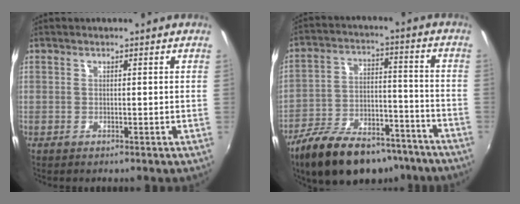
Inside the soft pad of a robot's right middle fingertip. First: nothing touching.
{"total": 21.6, "force": [-16.0, 9.3, 11.1], "torque": [-0.208, 0.002, -0.238]}